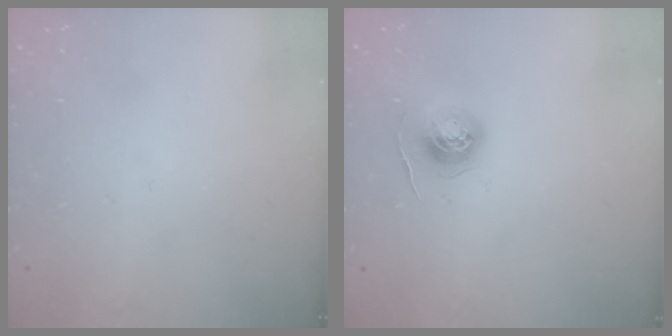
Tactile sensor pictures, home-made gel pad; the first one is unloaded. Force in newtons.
{"total": 5.7, "press": 5.7, "slide": 0.5}